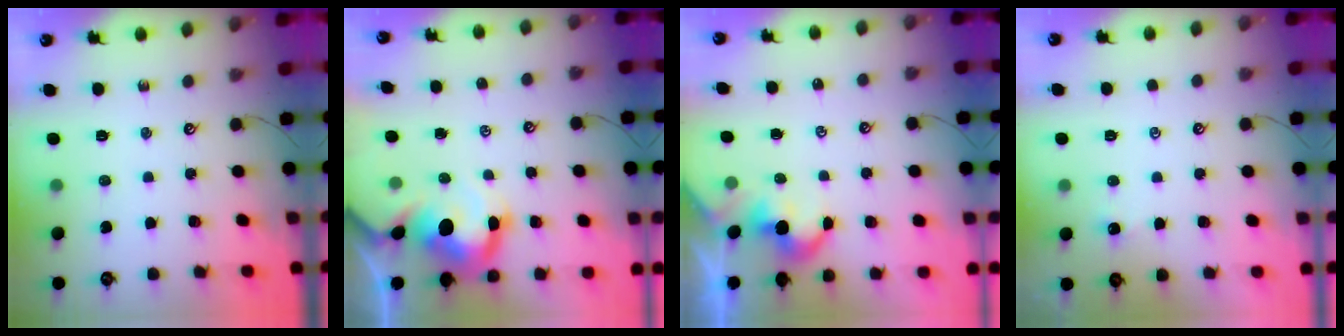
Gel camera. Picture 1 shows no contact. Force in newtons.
{"total": 9.0, "press": 8.9, "slide": 1.6}
{"total": 0.0}
{"total": 2.6, "press": 2.6, "slide": 0.2}